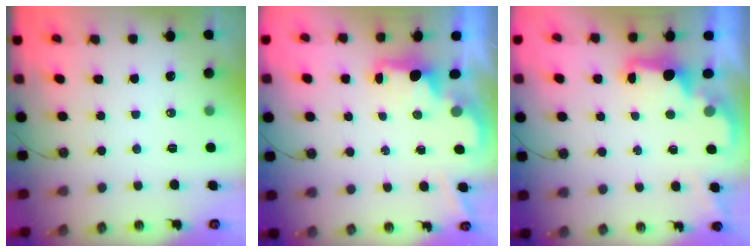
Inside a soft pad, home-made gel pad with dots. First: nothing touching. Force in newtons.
{"total": 1.7, "press": 1.6, "slide": 0.7}
{"total": 2.3, "press": 2.2, "slide": 0.8}